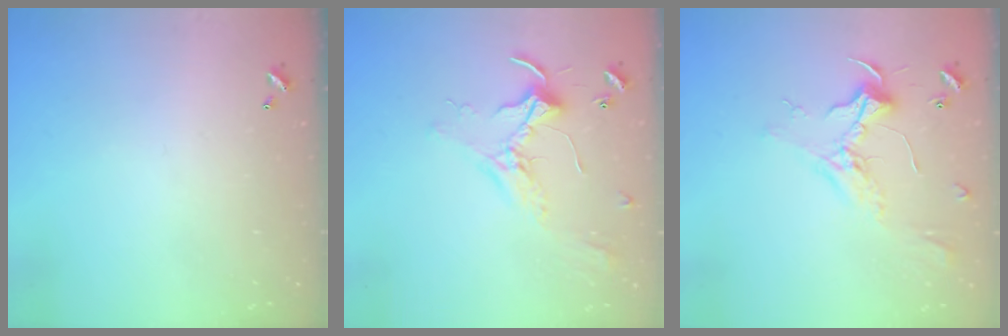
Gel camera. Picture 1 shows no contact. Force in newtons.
{"total": 2.5, "press": 2.5, "slide": 0.5}
{"total": 2.4, "press": 2.3, "slide": 0.8}